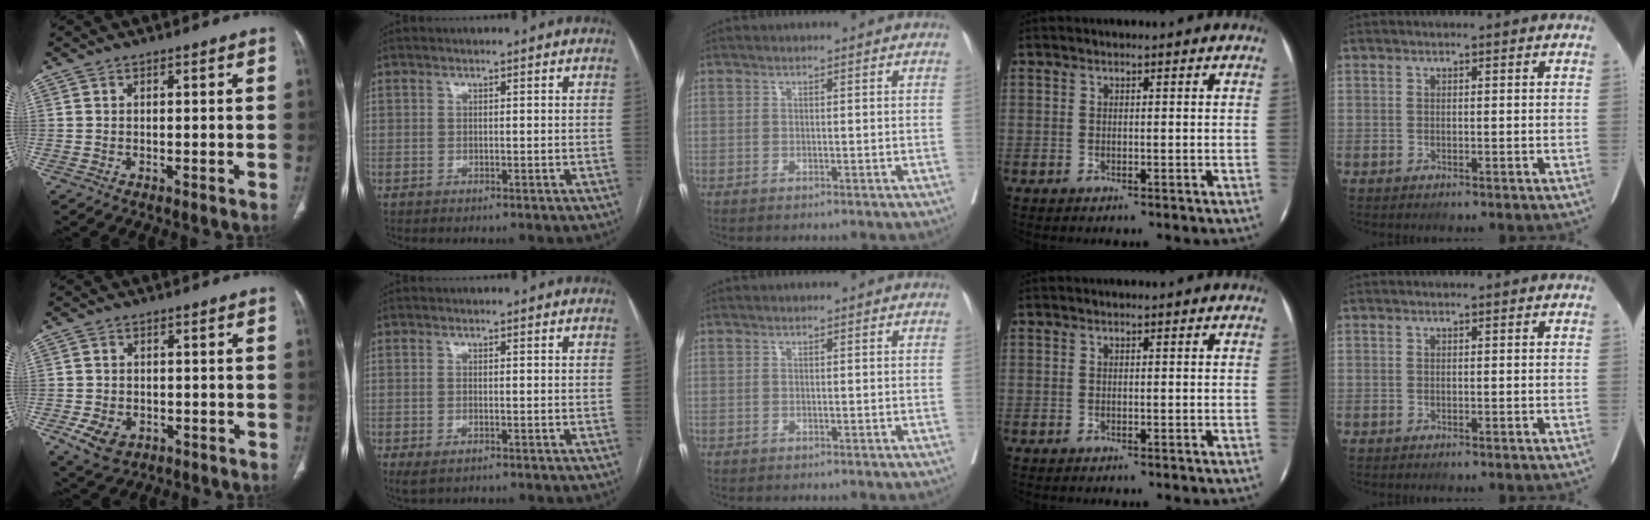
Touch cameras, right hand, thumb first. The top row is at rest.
{"thumb": {"total": 6.1, "force": [-2.6, 4.4, 3.4], "torque": [-0.061, 0.008, -0.035]}, "index": {"total": 2.5, "force": [-1.4, 1.0, 1.9], "torque": [-0.037, -0.006, -0.017]}}